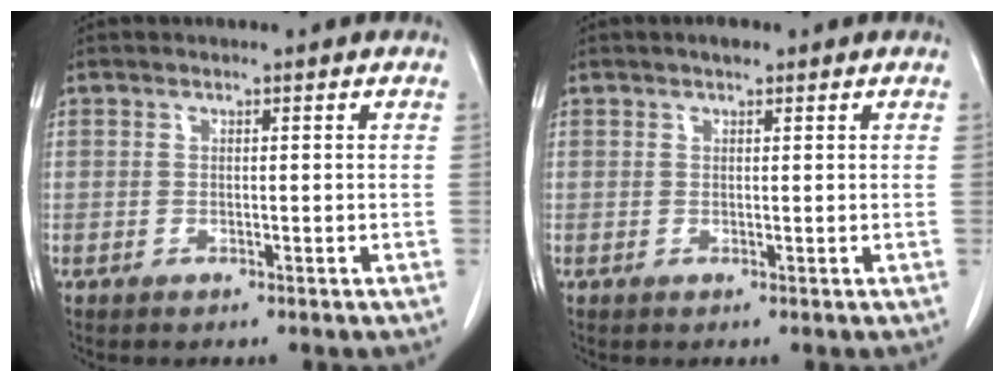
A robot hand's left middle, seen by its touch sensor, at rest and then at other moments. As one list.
[{"total": 1.1, "force": [0.8, 0.4, 0.7], "torque": [-0.013, 0.006, 0.011]}]